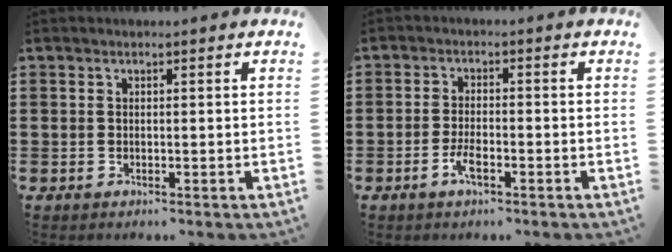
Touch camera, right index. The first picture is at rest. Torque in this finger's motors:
{"motor_torque": [1.12, 1.02, 0.06, 0.02]}